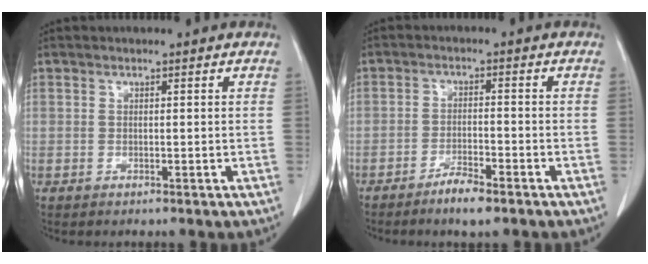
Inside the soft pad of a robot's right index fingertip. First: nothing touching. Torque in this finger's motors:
{"motor_torque": [0.22, -0.19, 0.06, 0.01]}